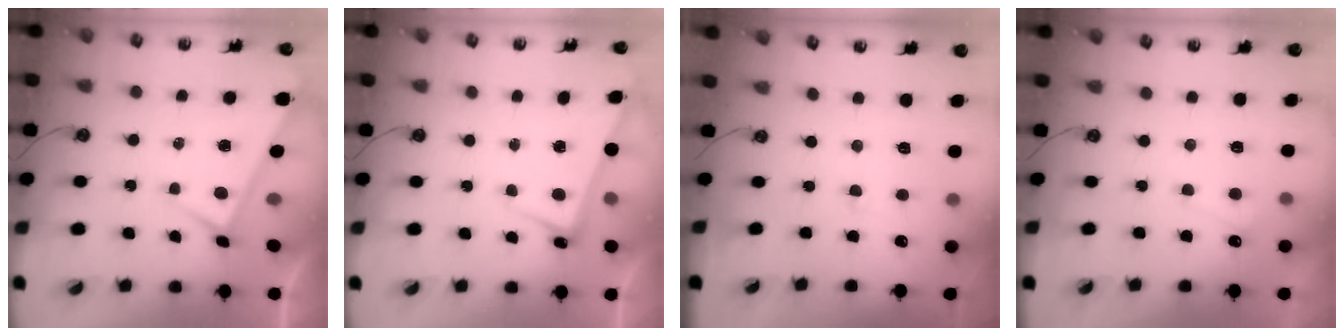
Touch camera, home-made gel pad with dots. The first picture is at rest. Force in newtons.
{"total": 2.5, "press": 2.4, "slide": 0.7}
{"total": 2.4, "press": 2.4, "slide": 0.6}
{"total": 4.8, "press": 4.8, "slide": 0.4}